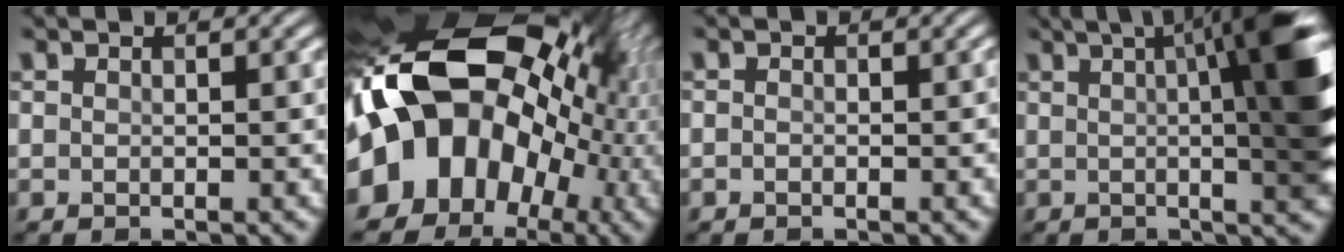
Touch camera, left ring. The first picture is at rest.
{"total": 17.3, "force": [-0.7, 13.2, 11.1], "torque": [-0.212, 0.003, -0.026]}
{"total": 0.8, "force": [-0.8, 0.1, -0.2], "torque": [-0.004, -0.003, -0.022]}
{"total": 11.6, "force": [2.6, 2.9, 10.9], "torque": [-0.102, 0.021, 0.012]}